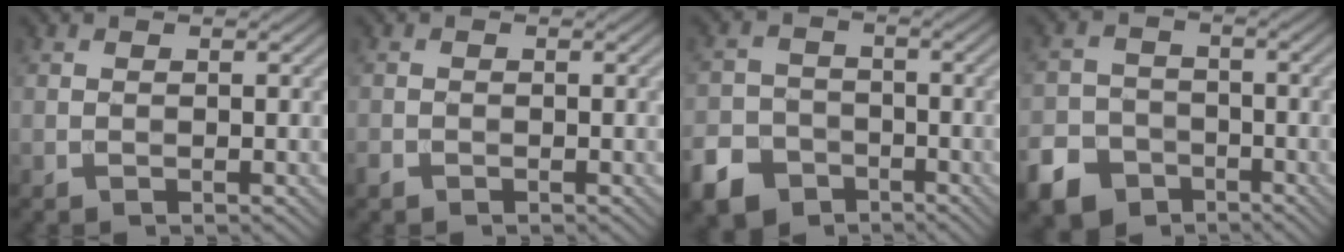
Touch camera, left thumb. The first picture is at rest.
{"total": 0.8, "force": [-0.6, 0.5, 0.2], "torque": [-0.005, -0.002, -0.014]}
{"total": 7.8, "force": [-5.1, 5.4, 2.5], "torque": [-0.052, -0.018, -0.099]}
{"total": 8.9, "force": [-5.7, 6.3, 2.7], "torque": [-0.057, -0.025, -0.110]}